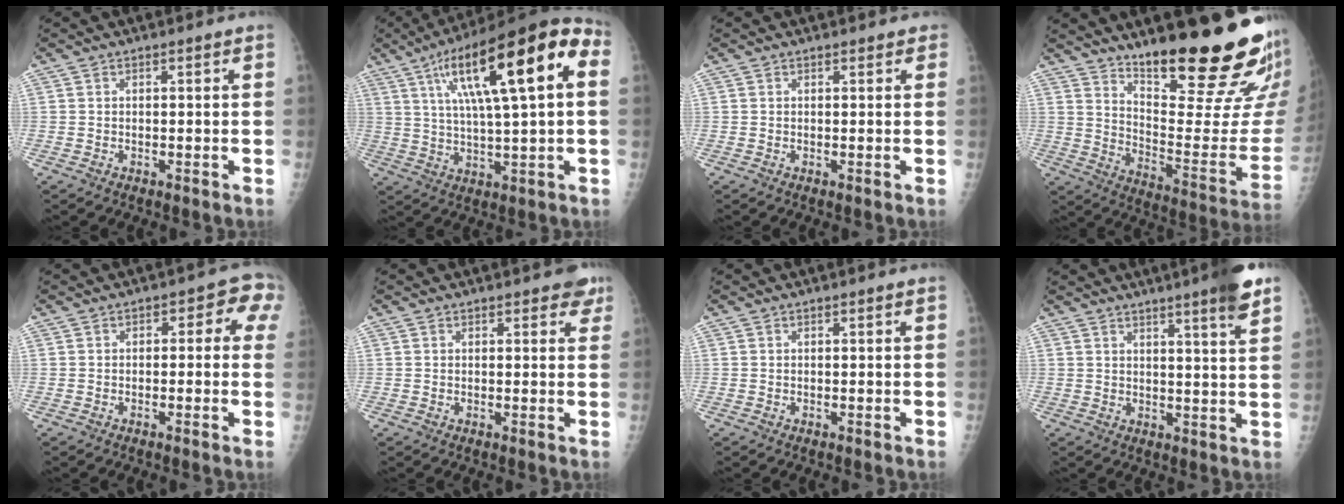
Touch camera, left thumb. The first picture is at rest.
{"total": 23.2, "force": [6.6, 6.0, 21.5], "torque": [-0.334, 0.027, 0.096]}
{"total": 0.9, "force": [0.4, 0.6, 0.5], "torque": [0.007, 0.001, -0.002]}
{"total": 25.3, "force": [18.0, 4.6, 17.1], "torque": [-0.223, -0.134, 0.268]}
{"total": 5.2, "force": [0.2, 3.1, 4.2], "torque": [-0.013, 0.027, -0.011]}
{"total": 2.7, "force": [1.8, 1.6, 1.4], "torque": [0.011, -0.004, 0.014]}
{"total": 0.0}
{"total": 8.1, "force": [5.4, 0.1, 6.1], "torque": [-0.075, -0.025, 0.066]}